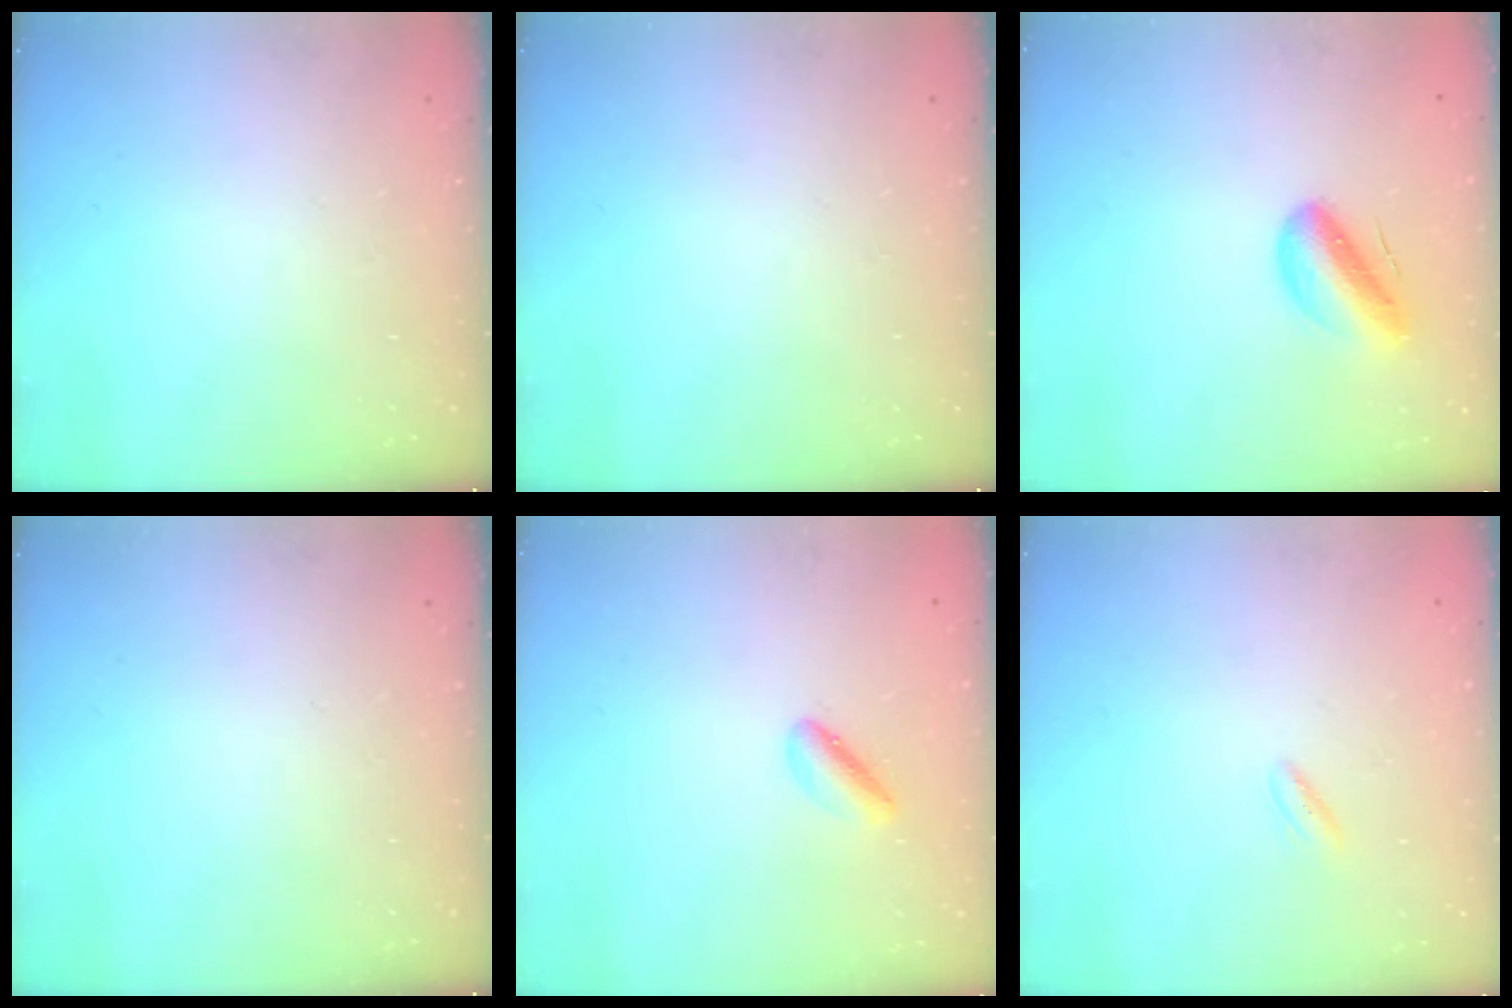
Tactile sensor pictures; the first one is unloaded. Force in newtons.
{"total": 0.0}
{"total": 9.2, "press": 8.7, "slide": 2.9}
{"total": 0.0}
{"total": 2.5, "press": 2.5, "slide": 0.5}
{"total": 2.0, "press": 1.9, "slide": 0.8}